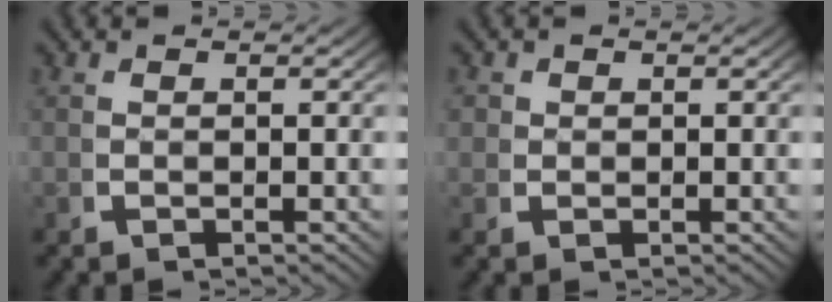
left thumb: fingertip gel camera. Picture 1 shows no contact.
{"total": 1.7, "force": [0.6, 1.5, 0.5], "torque": [-0.014, -0.009, 0.012]}